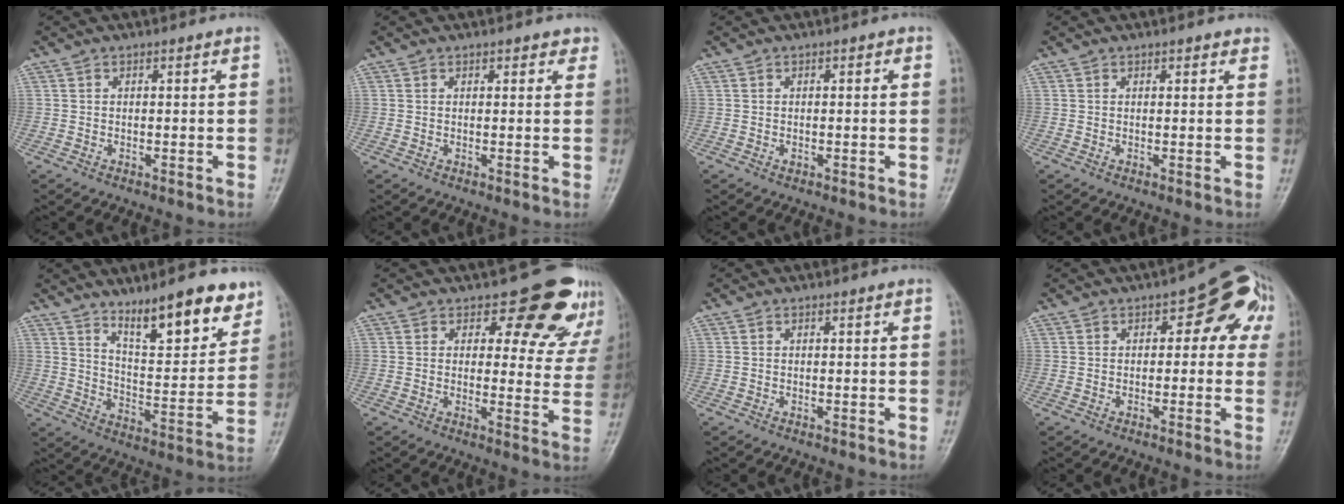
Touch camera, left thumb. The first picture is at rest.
{"total": 1.8, "force": [1.3, 1.0, 0.9], "torque": [0.006, -0.004, 0.009]}
{"total": 1.0, "force": [-0.1, 0.8, 0.7], "torque": [-0.002, 0.003, -0.003]}
{"total": 1.4, "force": [1.0, 0.6, 0.8], "torque": [-0.004, -0.004, 0.009]}
{"total": 15.1, "force": [10.7, 4.3, 9.7], "torque": [-0.106, -0.075, 0.173]}
{"total": 12.0, "force": [9.4, 6.2, 4.2], "torque": [0.003, -0.063, 0.090]}
{"total": 0.0}
{"total": 8.7, "force": [2.2, 5.1, 6.7], "torque": [-0.029, 0.015, 0.011]}